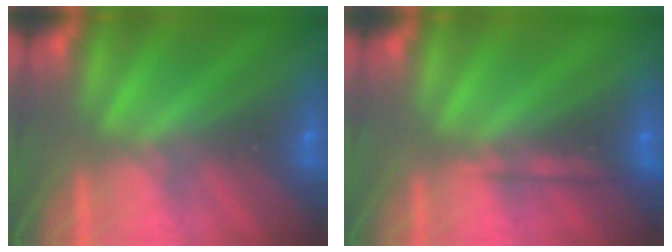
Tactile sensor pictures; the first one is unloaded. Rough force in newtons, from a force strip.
{"total": 2.2}